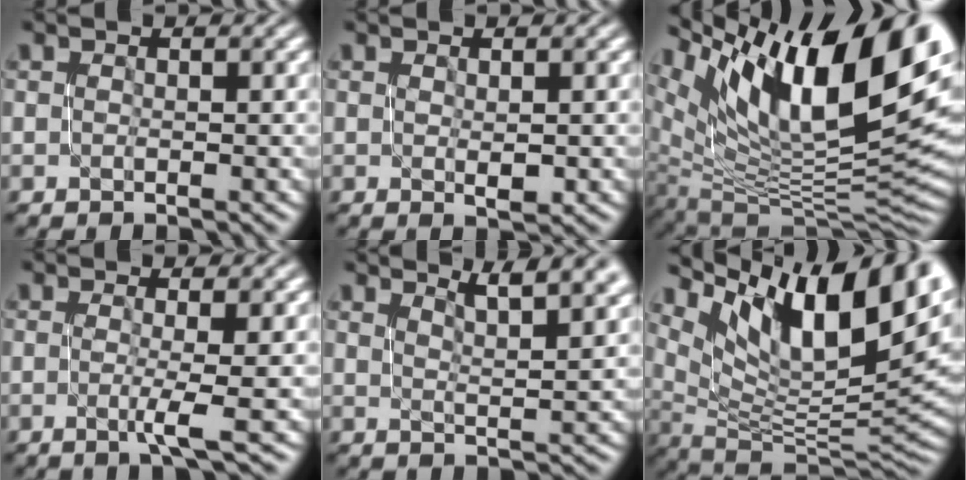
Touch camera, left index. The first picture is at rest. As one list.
[{"total": 0.9, "force": [0.2, 0.2, 0.8], "torque": [-0.012, -0.004, 0.007]}, {"total": 16.8, "force": [8.1, 7.2, 12.9], "torque": [-0.223, 0.018, 0.147]}, {"total": 2.5, "force": [-0.4, 0.5, 2.4], "torque": [-0.039, -0.007, -0.009]}, {"total": 5.4, "force": [3.7, 1.4, 3.8], "torque": [-0.031, 0.013, 0.048]}, {"total": 14.4, "force": [8.1, 4.8, 10.9], "torque": [-0.190, 0.026, 0.152]}]